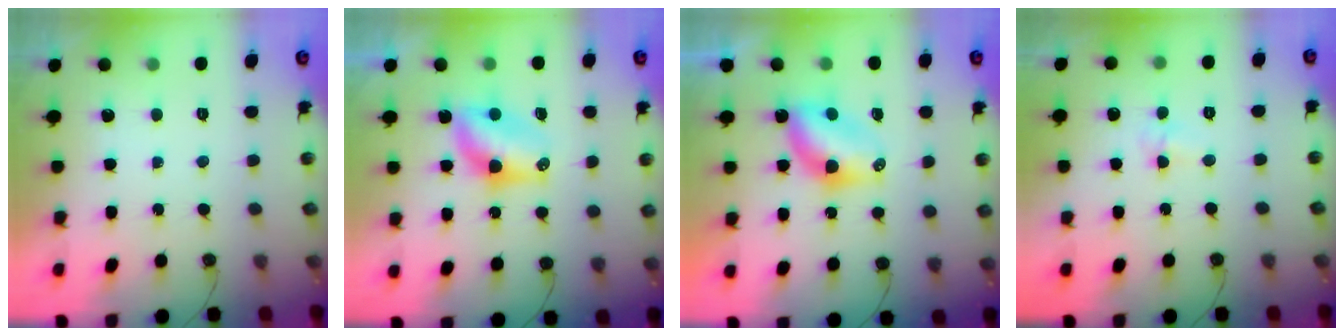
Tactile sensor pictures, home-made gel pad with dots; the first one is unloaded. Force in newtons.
{"total": 7.2, "press": 7.1, "slide": 1.2}
{"total": 6.5, "press": 6.5, "slide": 0.1}
{"total": 3.0, "press": 2.9, "slide": 0.7}